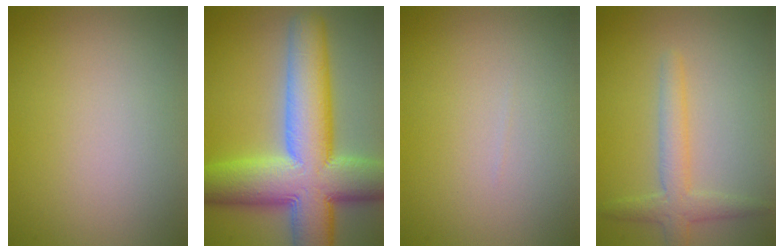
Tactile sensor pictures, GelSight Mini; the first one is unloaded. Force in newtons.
{"total": 13.5, "press": 13.5, "slide": 0.7}
{"total": 0.0}
{"total": 2.8, "press": 2.8, "slide": 0.2}